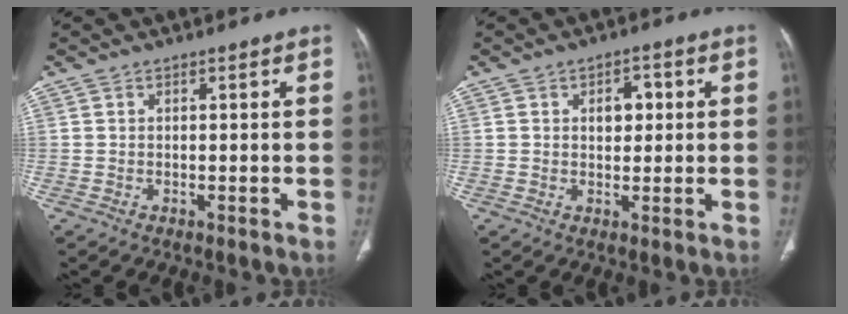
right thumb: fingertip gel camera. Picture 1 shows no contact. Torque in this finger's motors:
{"motor_torque": [-0.75, 0.62, 0.48, 0.30, 0.00]}